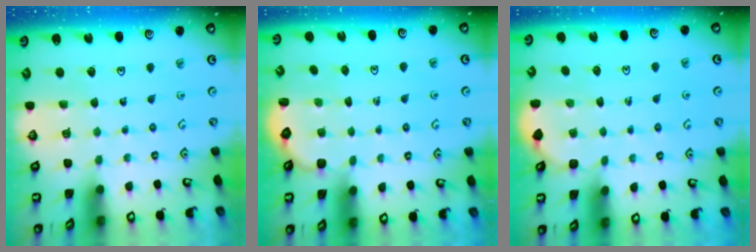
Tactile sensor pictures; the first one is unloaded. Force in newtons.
{"total": 1.5, "press": 1.2, "slide": 0.9}
{"total": 2.1, "press": 1.8, "slide": 1.1}